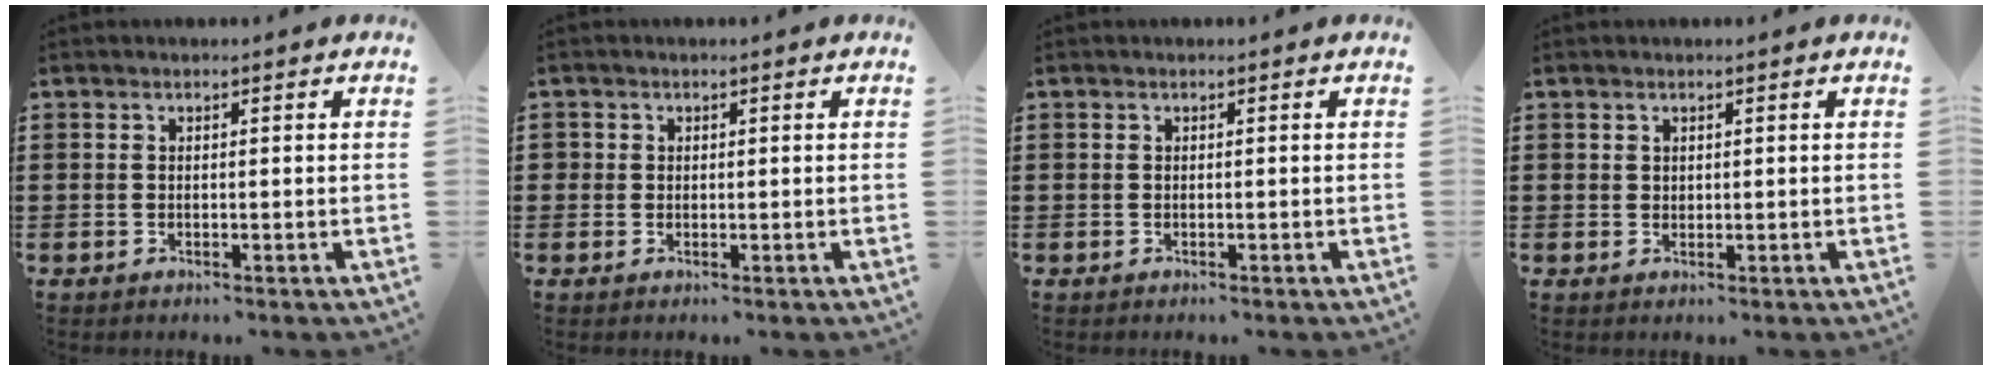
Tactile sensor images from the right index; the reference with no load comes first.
{"total": 0.9, "force": [0.2, 0.9, 0.2], "torque": [-0.005, 0.005, 0.003]}
{"total": 0.0}
{"total": 0.8, "force": [0.5, 0.6, 0.2], "torque": [-0.006, 0.002, 0.011]}